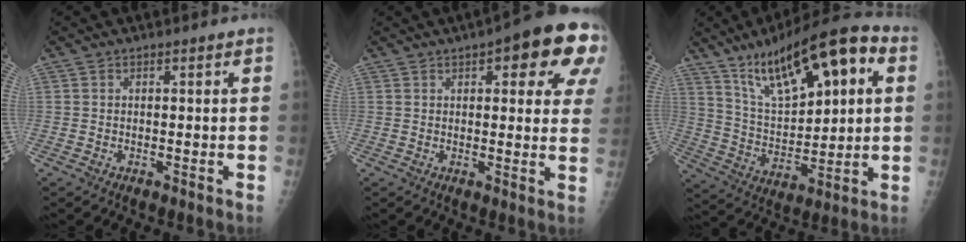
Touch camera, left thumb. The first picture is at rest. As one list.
[{"total": 16.1, "force": [7.1, 5.6, 13.3], "torque": [-0.132, -0.011, 0.076]}, {"total": 21.8, "force": [9.5, 8.5, 17.6], "torque": [-0.247, -0.010, 0.168]}]